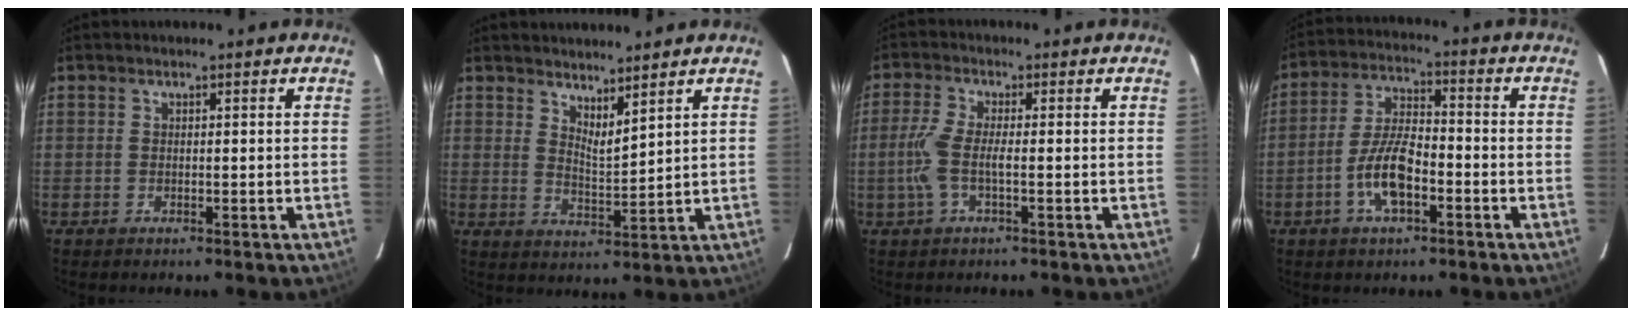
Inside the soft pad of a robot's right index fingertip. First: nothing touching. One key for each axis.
{"total": 5.1, "fx": 4.4, "fy": 0.7, "fz": 2.5, "tx": -0.041, "ty": -0.013, "tz": 0.071}
{"total": 5.4, "fx": -1.2, "fy": 0.9, "fz": 5.1, "tx": -0.116, "ty": -0.001, "tz": -0.023}
{"total": 9.2, "fx": -3.8, "fy": 3.5, "fz": 7.7, "tx": -0.158, "ty": 0.006, "tz": -0.068}